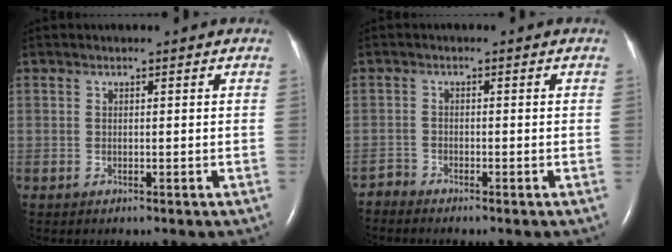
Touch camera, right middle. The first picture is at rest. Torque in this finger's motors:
{"motor_torque": [-0.28, -0.06, 0.00, -0.02]}